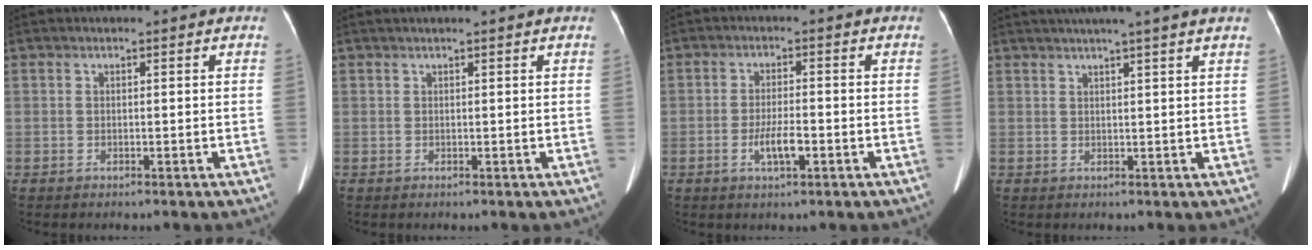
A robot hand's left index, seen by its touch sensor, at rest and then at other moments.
{"total": 2.3, "force": [1.9, -0.2, 1.2], "torque": [-0.014, 0.028, 0.031]}
{"total": 4.0, "force": [-1.6, 0.8, 3.6], "torque": [-0.071, -0.003, -0.027]}
{"total": 7.5, "force": [6.0, -1.5, 4.2], "torque": [-0.056, 0.019, 0.070]}